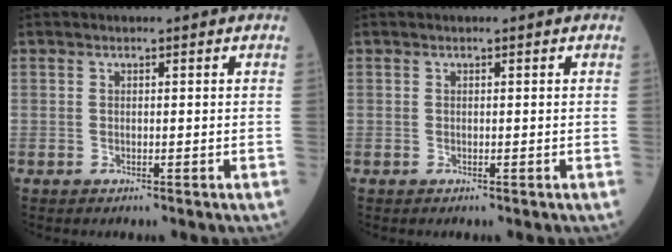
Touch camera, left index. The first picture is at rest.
{"total": 0.0}